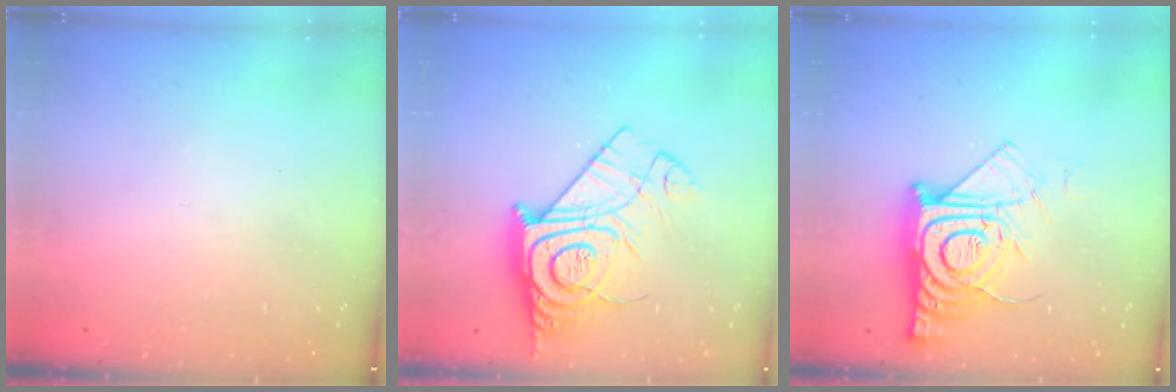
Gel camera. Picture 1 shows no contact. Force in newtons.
{"total": 16.1, "press": 16.1, "slide": 1.1}
{"total": 15.1, "press": 15.0, "slide": 1.2}